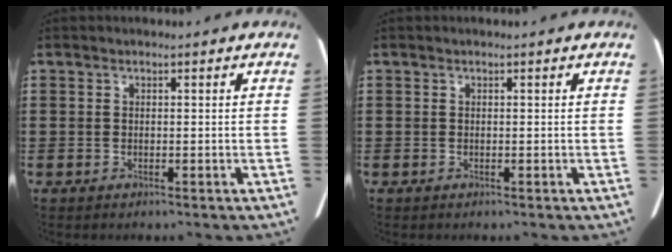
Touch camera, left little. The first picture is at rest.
{"total": 0.0}